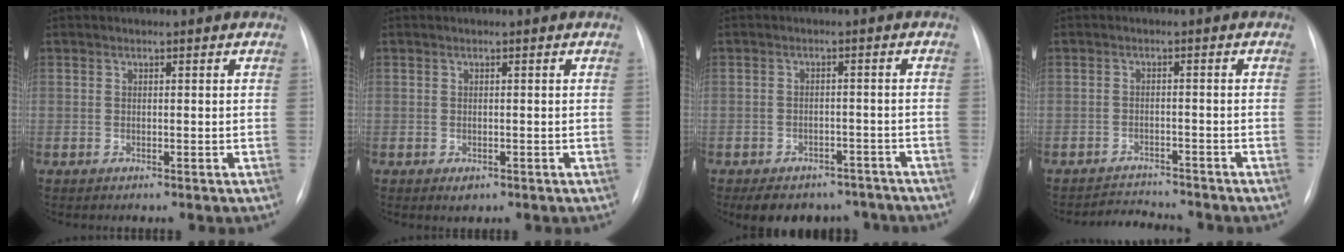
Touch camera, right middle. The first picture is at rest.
{"total": 1.2, "force": [-0.6, 0.8, 0.7], "torque": [-0.011, -0.001, -0.001]}
{"total": 10.8, "force": [-8.6, 5.9, 2.9], "torque": [-0.031, 0.012, -0.104]}
{"total": 4.2, "force": [-4.2, 0.3, 0.0], "torque": [-0.004, -0.004, -0.066]}